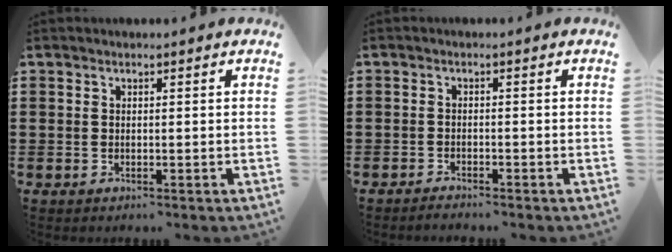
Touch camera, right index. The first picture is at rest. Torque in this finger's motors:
{"motor_torque": [-0.83, 0.86, -0.01, -0.08]}